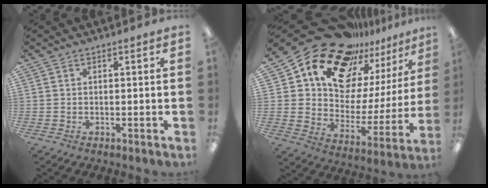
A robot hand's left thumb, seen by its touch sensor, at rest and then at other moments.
{"total": 19.0, "force": [15.7, 9.3, 5.2], "torque": [-0.111, -0.136, 0.283]}